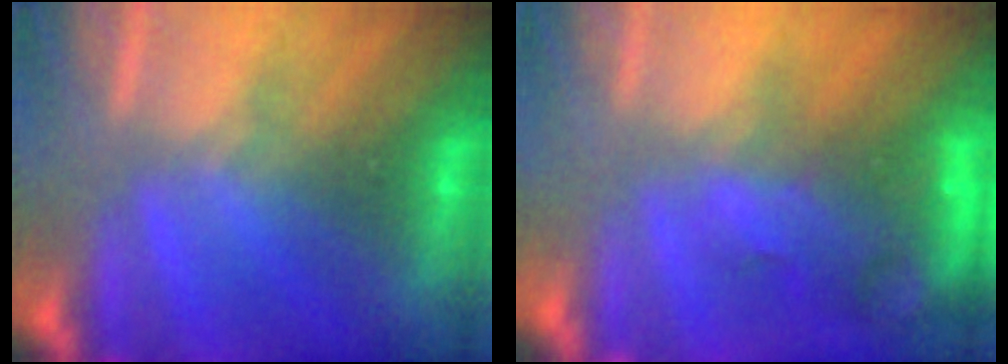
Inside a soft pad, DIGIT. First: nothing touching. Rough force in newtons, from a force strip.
{"total": 7.6}